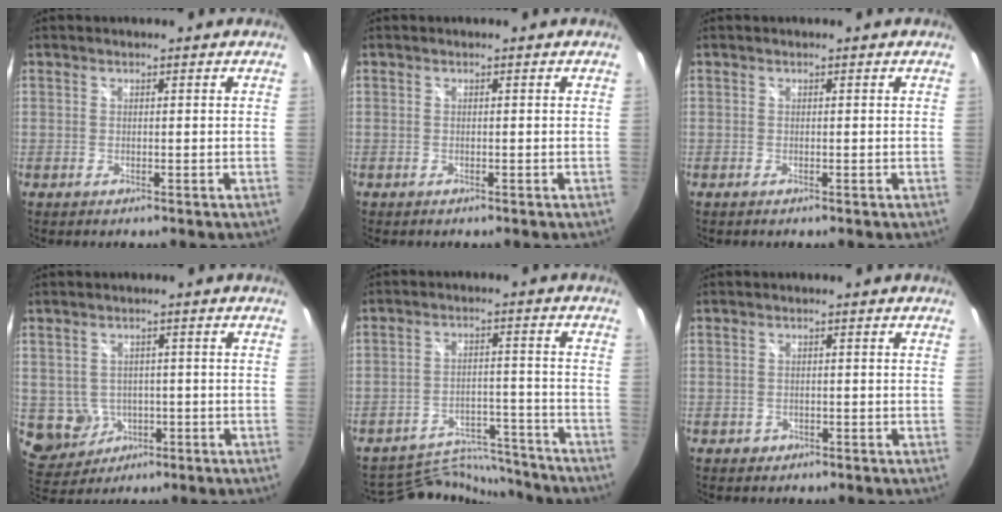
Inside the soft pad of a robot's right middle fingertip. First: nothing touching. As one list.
[{"total": 0.0}, {"total": 0.0}, {"total": 6.9, "force": [-1.4, 6.3, 2.2], "torque": [-0.063, 0.004, -0.003]}, {"total": 13.9, "force": [-13.5, 2.8, 1.9], "torque": [-0.047, 0.016, -0.198]}, {"total": 1.6, "force": [-0.8, 1.3, 0.3], "torque": [-0.009, -0.002, -0.009]}]